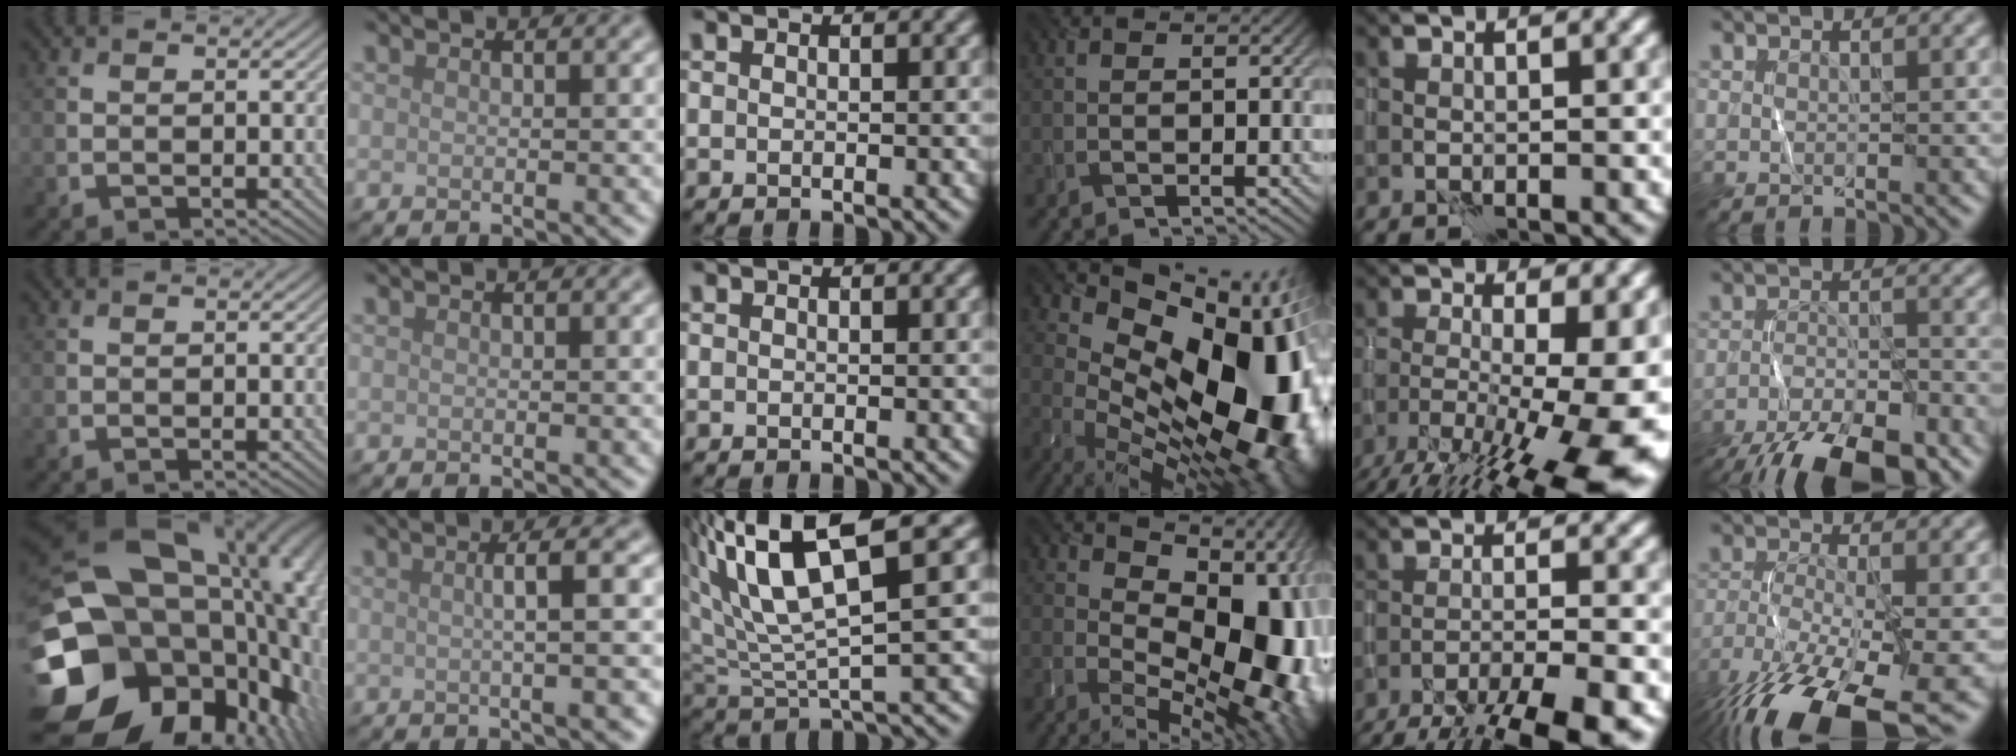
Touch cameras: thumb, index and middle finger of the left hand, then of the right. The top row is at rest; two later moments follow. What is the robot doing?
{"motion": "wrap", "object": "ribbon"}